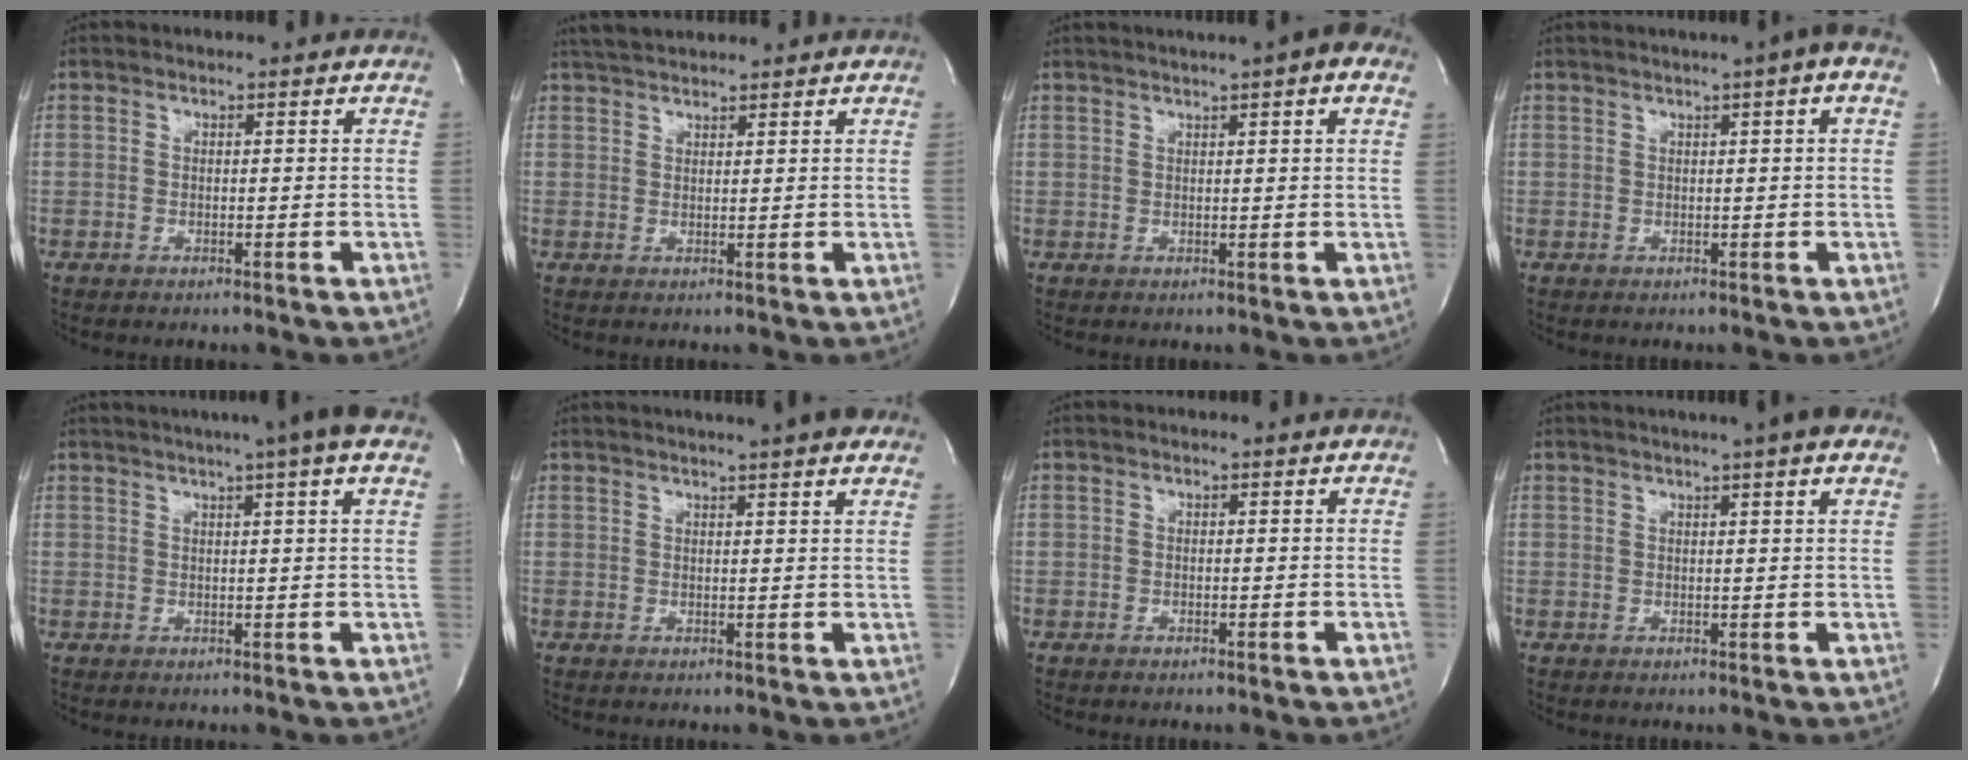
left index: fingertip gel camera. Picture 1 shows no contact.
{"total": 4.6, "force": [4.3, 0.7, 1.5], "torque": [-0.028, 0.027, 0.077]}
{"total": 7.3, "force": [4.8, 0.6, 5.4], "torque": [-0.081, 0.029, 0.057]}
{"total": 3.5, "force": [1.6, -0.2, 3.1], "torque": [-0.045, 0.013, 0.021]}
{"total": 8.7, "force": [6.3, -0.7, 6.0], "torque": [-0.092, 0.020, 0.068]}
{"total": 10.1, "force": [8.4, 0.7, 5.6], "torque": [-0.083, 0.020, 0.092]}
{"total": 0.0}
{"total": 7.6, "force": [5.8, 0.0, 4.9], "torque": [-0.075, 0.023, 0.065]}